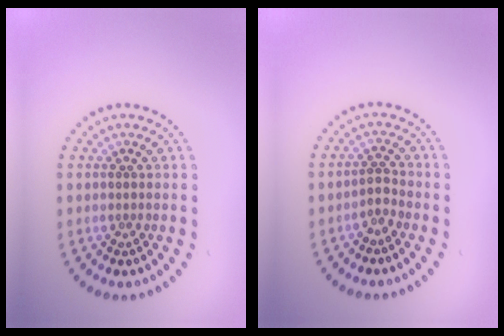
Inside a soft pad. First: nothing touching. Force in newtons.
{"total": 1.4, "press": 1.1, "slide": 0.9}